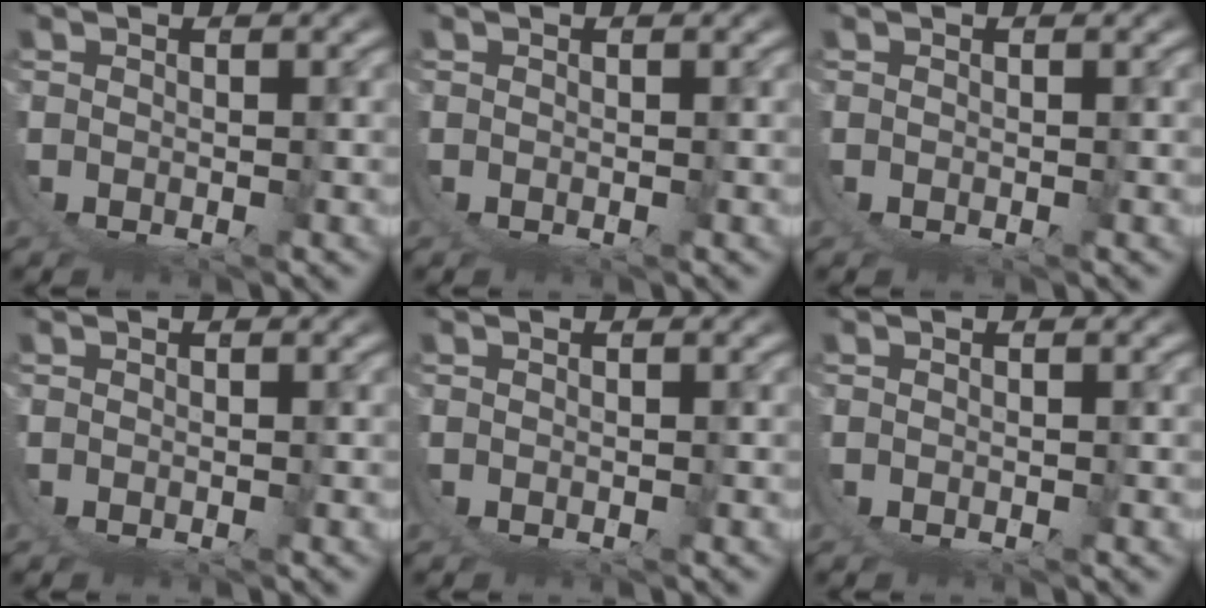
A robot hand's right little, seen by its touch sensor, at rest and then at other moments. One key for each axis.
{"total": 0.0}
{"total": 0.0}
{"total": 0.0}
{"total": 0.0}
{"total": 0.0}